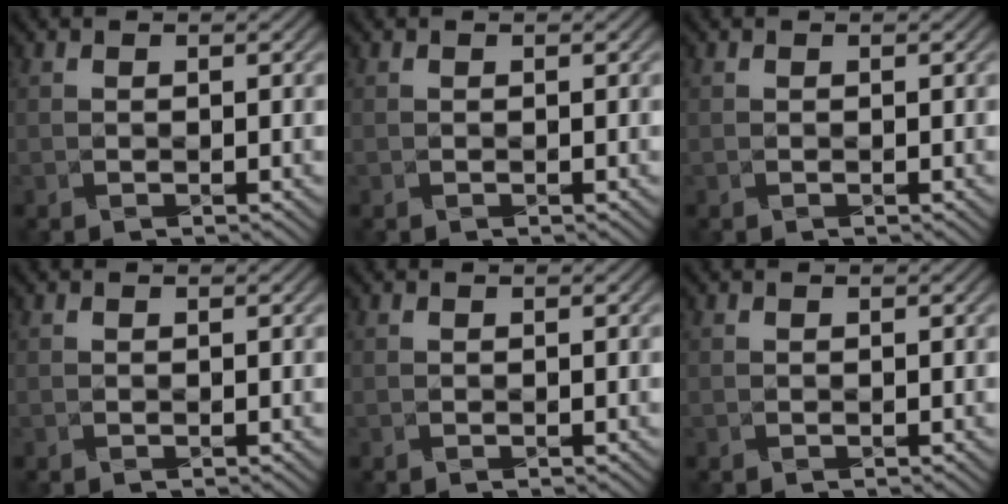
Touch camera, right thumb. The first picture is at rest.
{"total": 0.0}
{"total": 0.0}
{"total": 0.0}
{"total": 0.0}
{"total": 0.0}